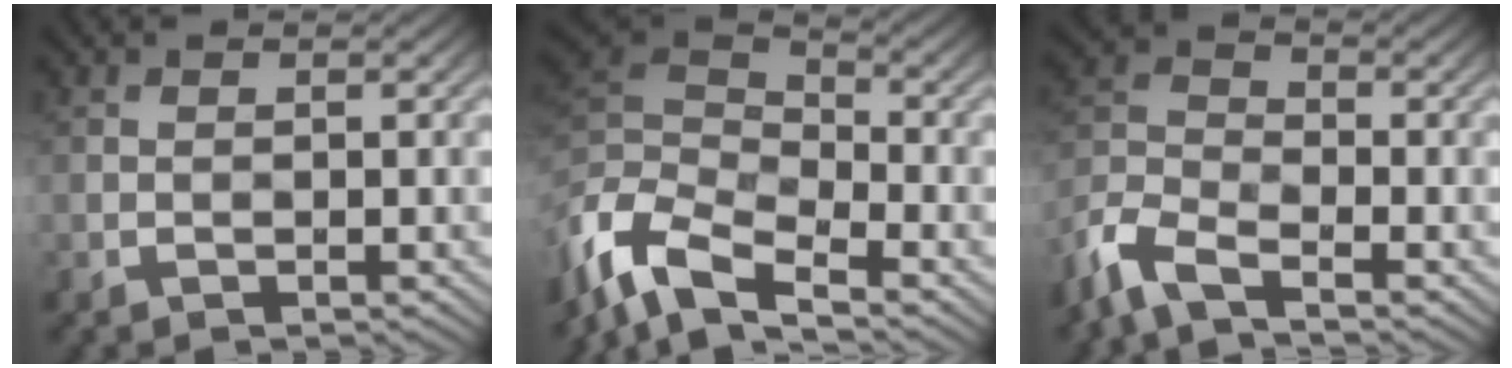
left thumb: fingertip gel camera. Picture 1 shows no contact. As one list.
[{"total": 9.5, "force": [-4.7, 4.8, 6.7], "torque": [-0.173, 0.005, -0.093]}, {"total": 7.6, "force": [-5.0, 2.9, 4.9], "torque": [-0.114, -0.006, -0.119]}]